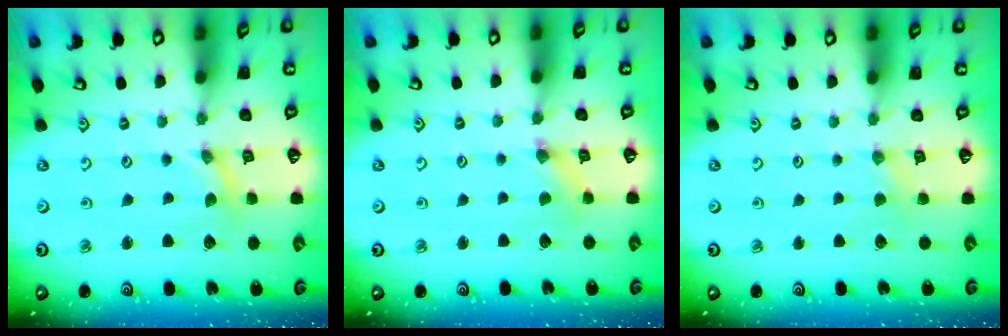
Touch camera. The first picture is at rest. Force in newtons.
{"total": 1.3, "press": 1.3, "slide": 0.3}
{"total": 2.1, "press": 2.1, "slide": 0.3}